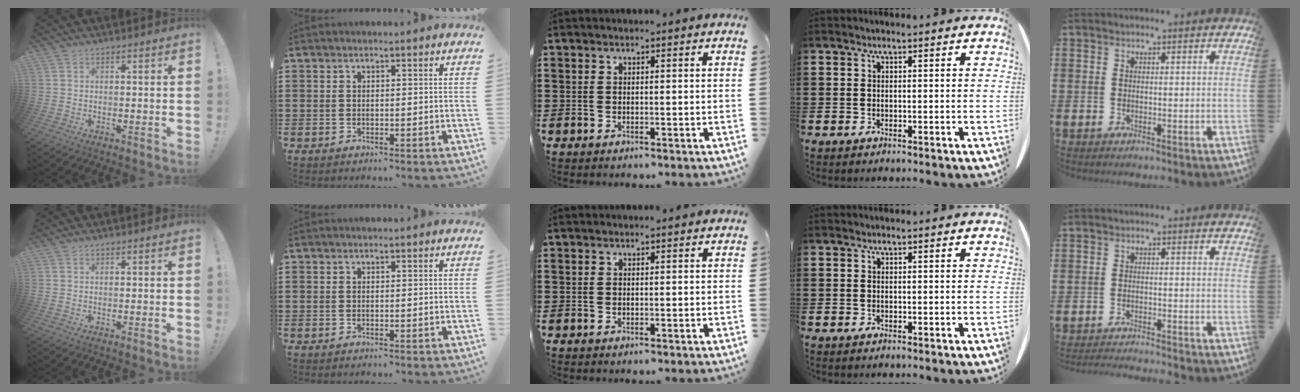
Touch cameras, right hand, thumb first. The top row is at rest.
{"little": {"total": 1.6, "force": [-1.6, -0.2, 0.1], "torque": [-0.003, 0.003, -0.032]}}